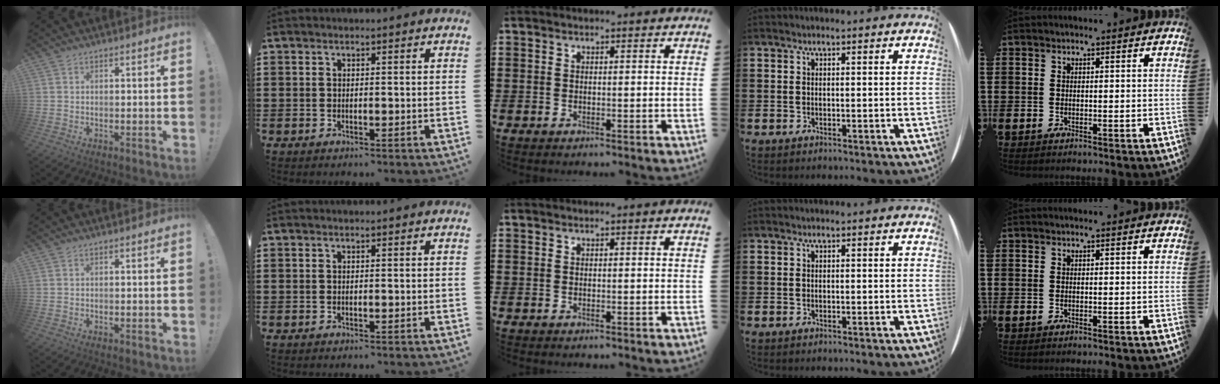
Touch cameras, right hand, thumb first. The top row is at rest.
{}